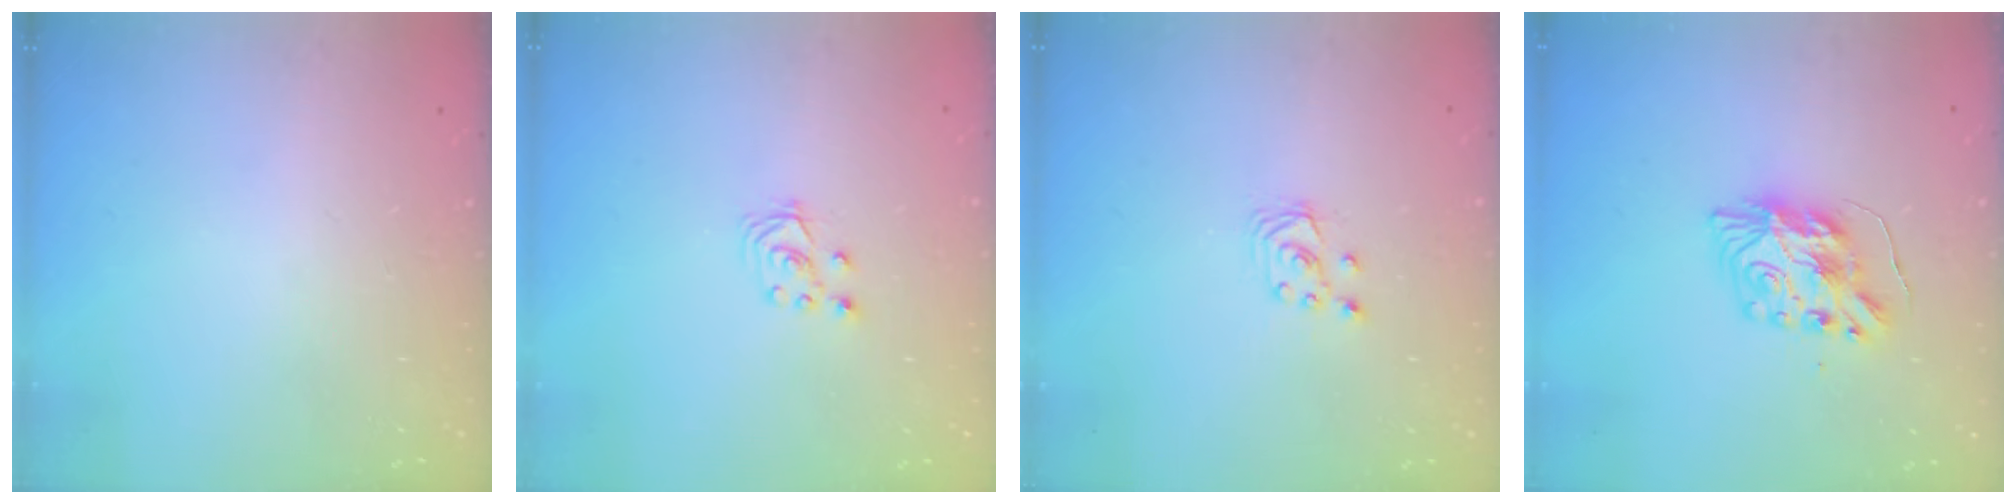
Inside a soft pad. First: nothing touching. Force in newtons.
{"total": 2.8, "press": 2.7, "slide": 0.7}
{"total": 3.0, "press": 3.0, "slide": 0.3}
{"total": 9.5, "press": 9.5, "slide": 0.4}